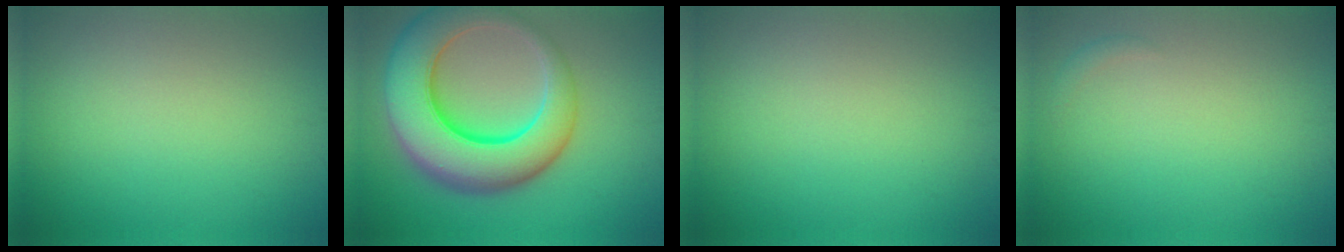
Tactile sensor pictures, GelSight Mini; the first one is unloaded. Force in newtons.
{"total": 11.2, "press": 11.1, "slide": 0.5}
{"total": 0.0}
{"total": 0.6, "press": 0.6, "slide": 0.1}